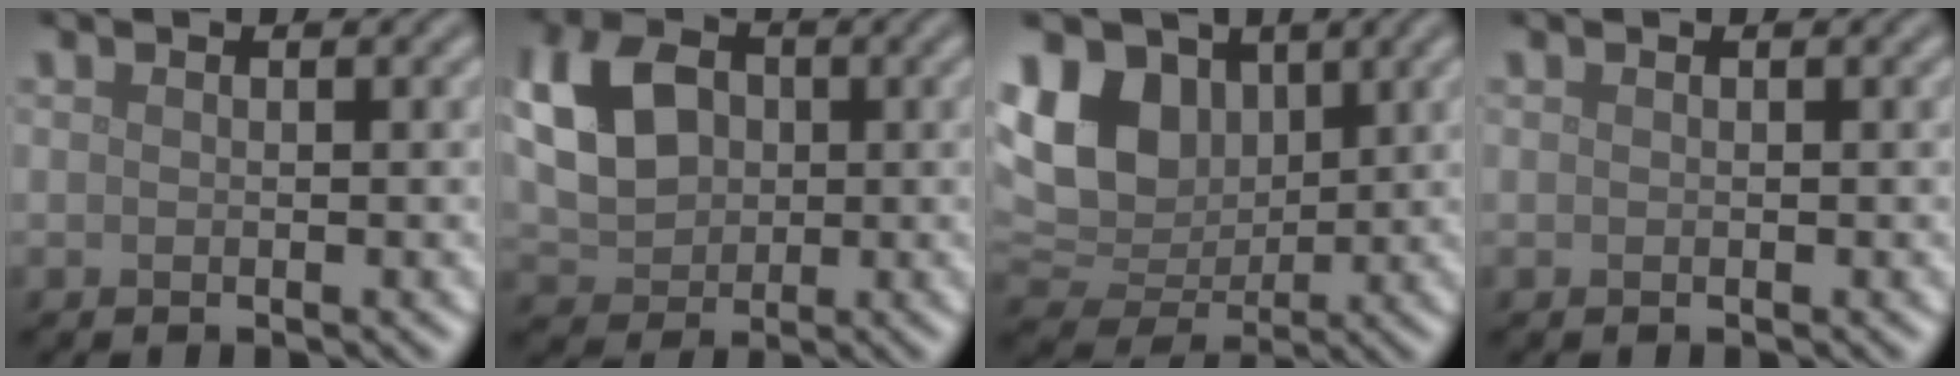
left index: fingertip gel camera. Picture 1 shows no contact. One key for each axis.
{"total": 7.0, "fx": 1.3, "fy": 5.2, "fz": 4.5, "tx": -0.104, "ty": 0.011, "tz": 0.018}
{"total": 11.0, "fx": 3.9, "fy": 8.0, "fz": 6.5, "tx": -0.146, "ty": 0.029, "tz": 0.057}
{"total": 0.0}